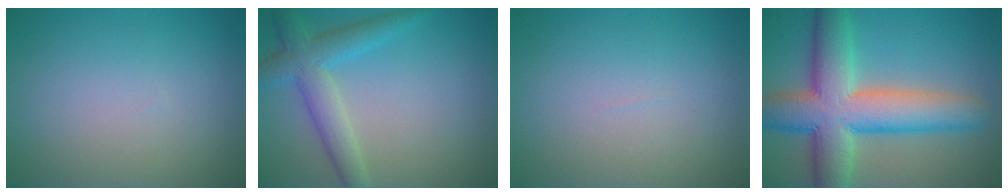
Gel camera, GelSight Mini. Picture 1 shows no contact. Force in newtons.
{"total": 4.4, "press": 4.4, "slide": 0.2}
{"total": 0.0}
{"total": 11.1, "press": 11.1, "slide": 0.5}